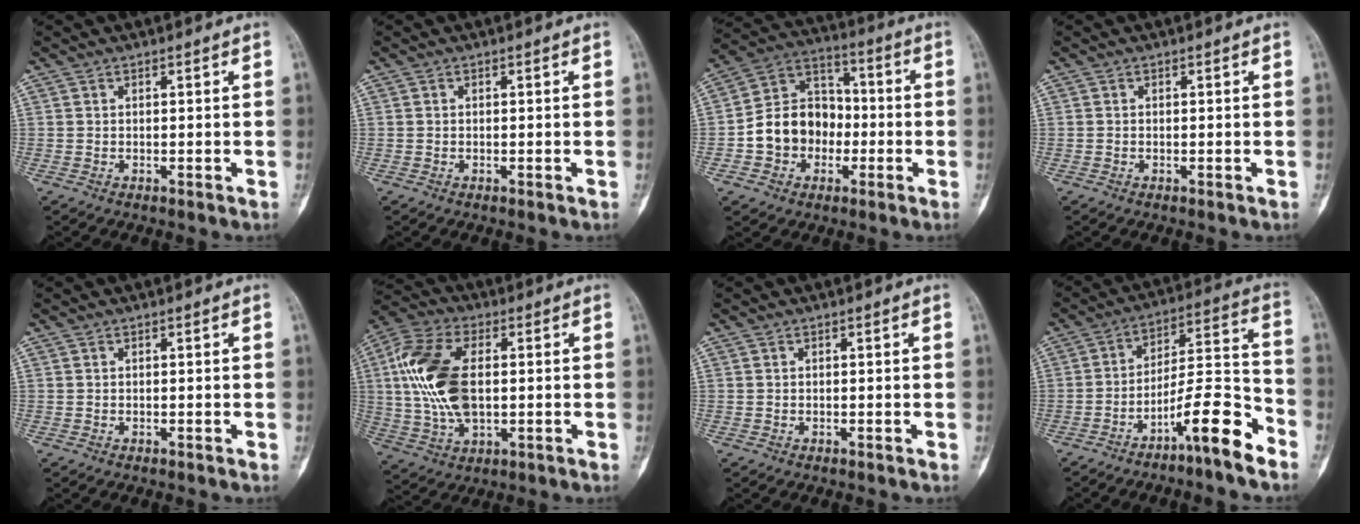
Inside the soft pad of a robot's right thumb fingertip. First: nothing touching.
{"total": 0.0}
{"total": 13.5, "force": [-2.7, 11.2, 7.1], "torque": [-0.078, 0.047, -0.053]}
{"total": 0.0}
{"total": 0.0}
{"total": 16.6, "force": [1.4, 9.3, 13.6], "torque": [-0.280, 0.011, 0.027]}
{"total": 0.0}
{"total": 12.7, "force": [-8.3, 1.8, 9.5], "torque": [-0.153, 0.084, -0.140]}